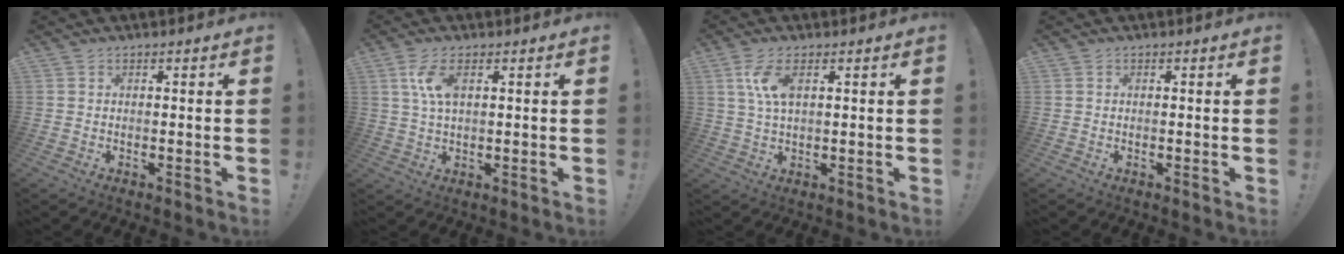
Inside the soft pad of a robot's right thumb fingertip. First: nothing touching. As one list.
[{"total": 6.8, "force": [2.0, 2.9, 5.8], "torque": [-0.119, -0.002, 0.032]}, {"total": 7.1, "force": [2.3, 2.9, 6.1], "torque": [-0.126, -0.003, 0.037]}, {"total": 0.0}]